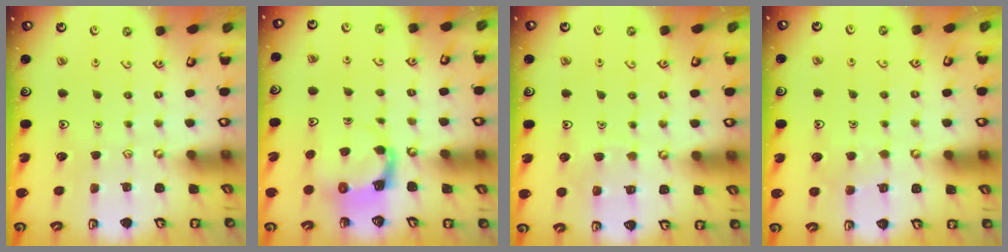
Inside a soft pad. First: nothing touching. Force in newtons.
{"total": 3.9, "press": 3.9, "slide": 0.6}
{"total": 6.1, "press": 6.1, "slide": 0.4}
{"total": 4.2, "press": 4.2, "slide": 0.3}